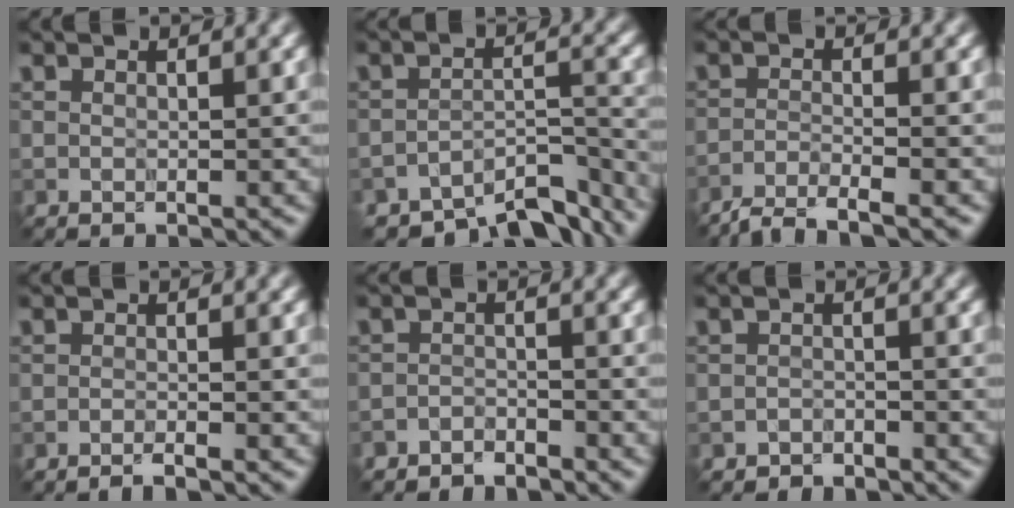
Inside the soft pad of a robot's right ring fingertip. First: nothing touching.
{"total": 7.6, "force": [-6.7, 2.4, 2.7], "torque": [-0.032, -0.014, -0.099]}
{"total": 3.5, "force": [-3.1, 0.5, 1.7], "torque": [-0.025, 0.002, -0.067]}
{"total": 1.5, "force": [-1.2, 0.1, 1.0], "torque": [-0.013, 0.002, -0.026]}
{"total": 2.1, "force": [-2.0, 0.4, 0.1], "torque": [0.000, 0.002, -0.041]}
{"total": 1.4, "force": [-1.3, 0.4, -0.2], "torque": [0.006, 0.007, -0.026]}